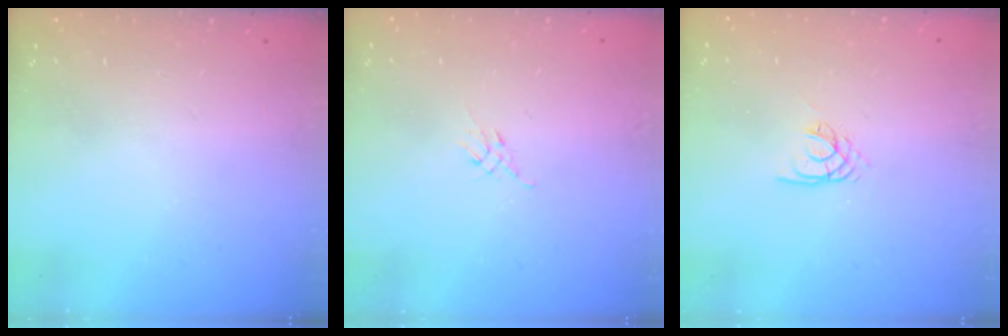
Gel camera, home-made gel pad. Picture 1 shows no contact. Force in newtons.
{"total": 2.6, "press": 2.5, "slide": 0.7}
{"total": 2.2, "press": 2.2, "slide": 0.3}